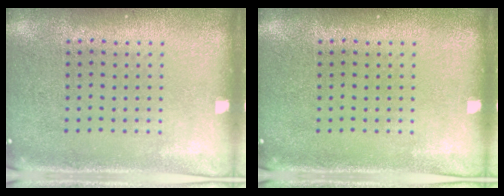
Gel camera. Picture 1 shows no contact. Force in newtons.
{"total": 0.0}